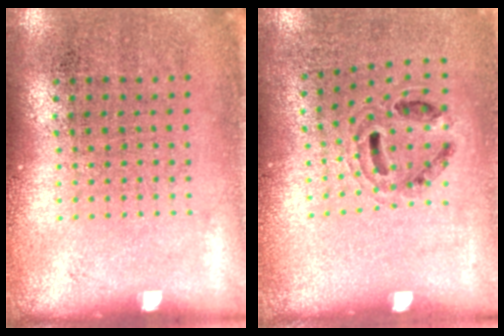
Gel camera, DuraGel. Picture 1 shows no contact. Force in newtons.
{"total": 0.9, "press": 0.8, "slide": 0.5}